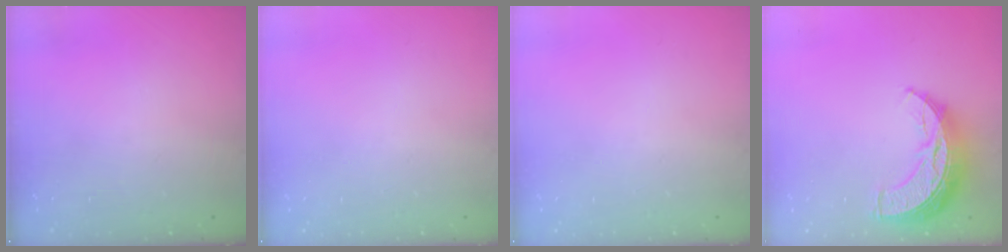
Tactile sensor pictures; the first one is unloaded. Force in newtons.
{"total": 0.0}
{"total": 0.0}
{"total": 14.1, "press": 14.1, "slide": 0.6}